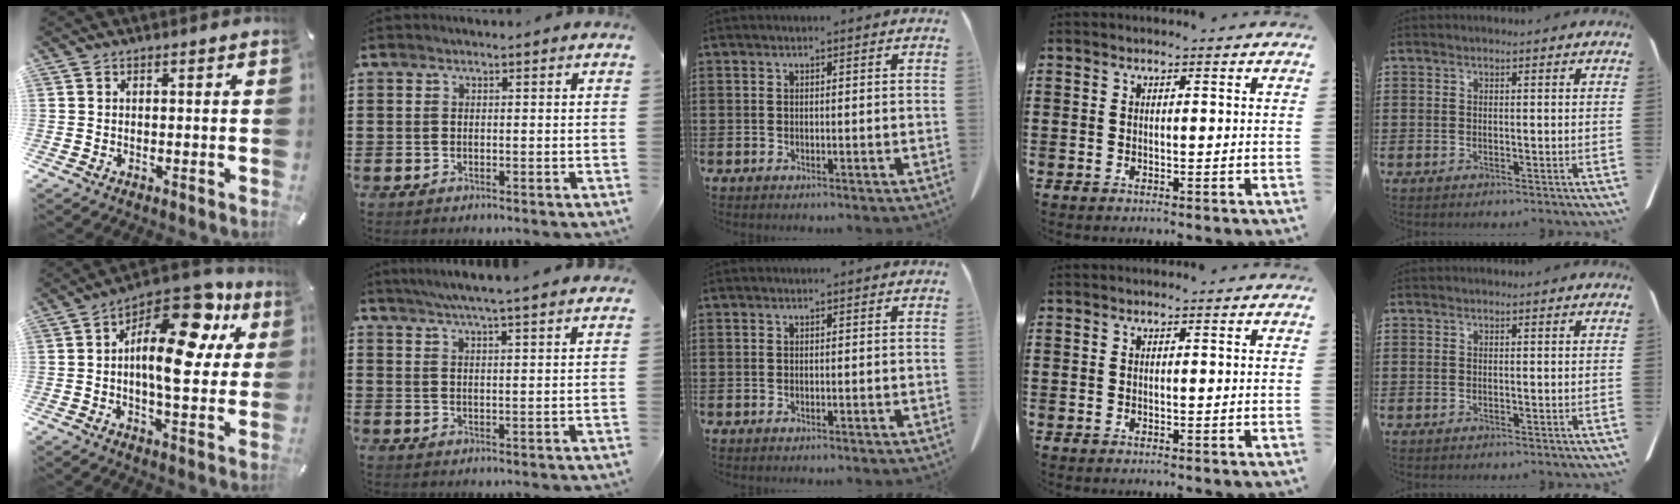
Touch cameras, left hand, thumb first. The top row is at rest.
{"thumb": {"total": 18.4, "force": [6.8, 8.2, 15.0], "torque": [-0.235, -0.048, 0.108]}, "index": {"total": 4.9, "force": [4.5, -0.6, 1.9], "torque": [-0.052, -0.015, 0.079]}}